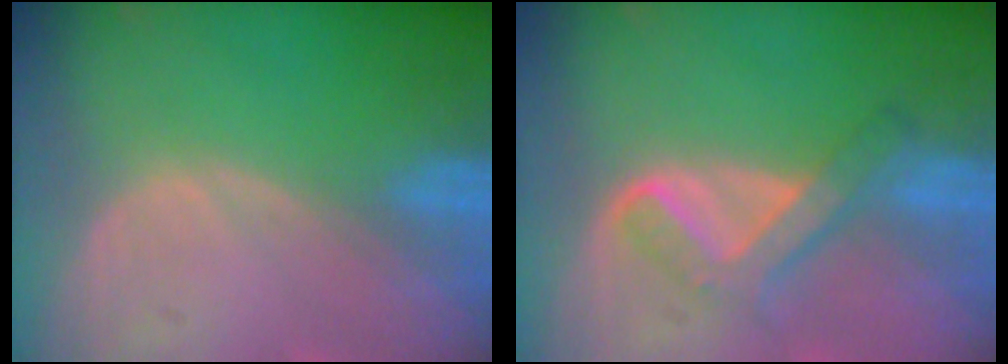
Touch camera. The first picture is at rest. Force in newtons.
{"total": 5.8, "press": 5.2, "slide": 2.5}